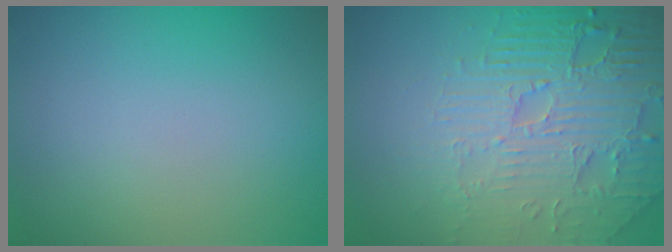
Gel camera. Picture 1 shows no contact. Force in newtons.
{"total": 4.9, "press": 4.6, "slide": 1.8}